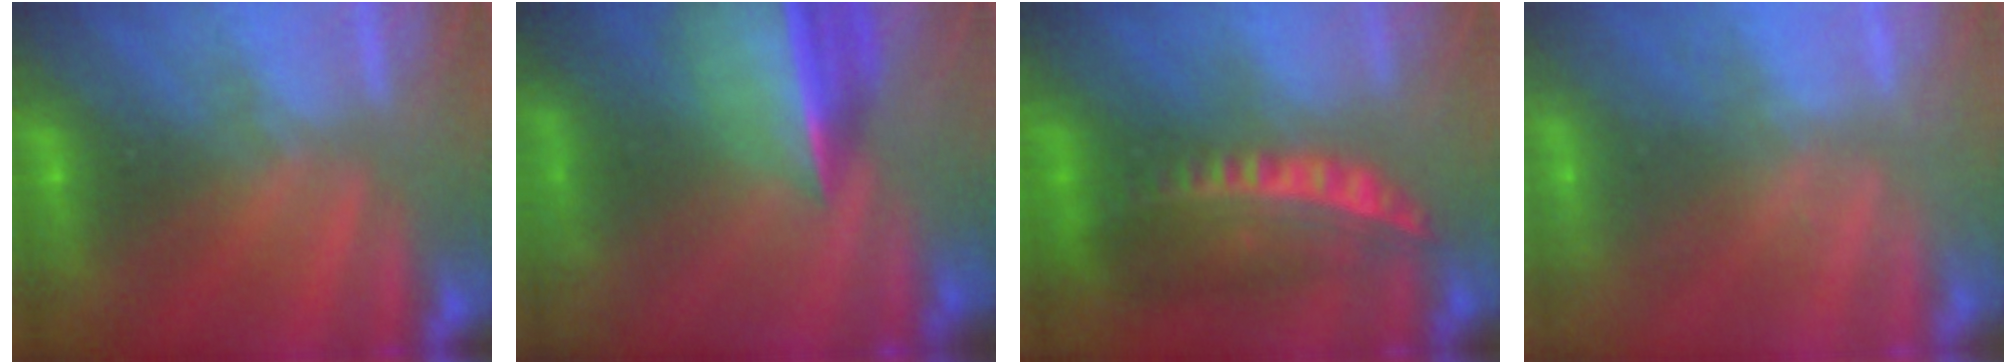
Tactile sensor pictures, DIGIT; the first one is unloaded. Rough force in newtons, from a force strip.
{"total": 7.6}
{"total": 5.8}
{"total": 2.3}